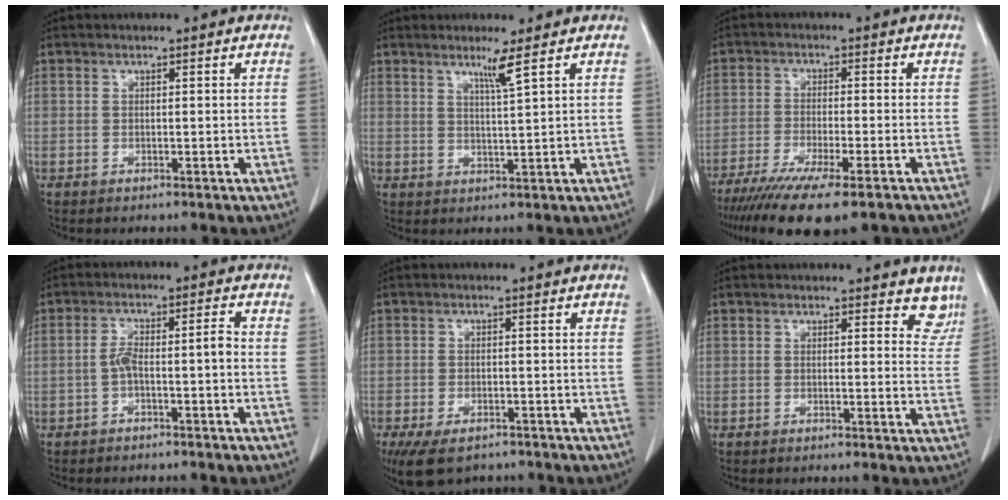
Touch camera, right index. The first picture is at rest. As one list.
[{"total": 3.3, "force": [2.0, -1.1, 2.3], "torque": [-0.044, -0.012, 0.041]}, {"total": 14.9, "force": [-11.5, 2.0, 9.4], "torque": [-0.144, -0.036, -0.179]}, {"total": 4.3, "force": [-1.4, 0.8, 3.9], "torque": [-0.074, 0.022, -0.020]}, {"total": 8.1, "force": [-5.8, 3.7, 4.2], "torque": [-0.074, -0.009, -0.088]}, {"total": 5.0, "force": [4.4, 2.2, 1.2], "torque": [0.017, -0.017, 0.029]}]